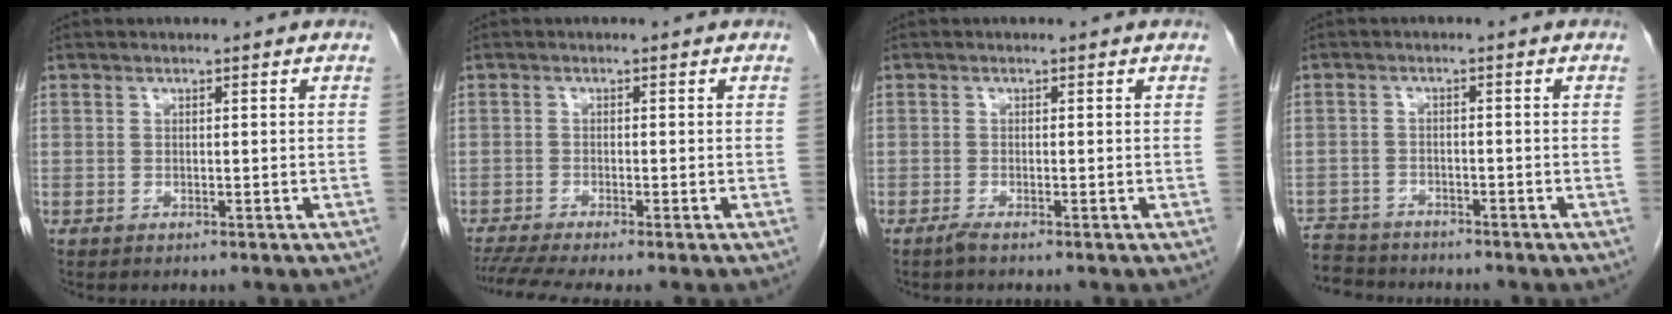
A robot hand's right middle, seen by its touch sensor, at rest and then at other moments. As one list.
[{"total": 5.4, "force": [-4.5, -0.4, 3.1], "torque": [-0.056, -0.013, -0.077]}, {"total": 0.9, "force": [-0.7, -0.1, 0.5], "torque": [-0.015, -0.002, -0.016]}, {"total": 6.8, "force": [-6.5, 2.1, 0.4], "torque": [-0.011, -0.001, -0.108]}]